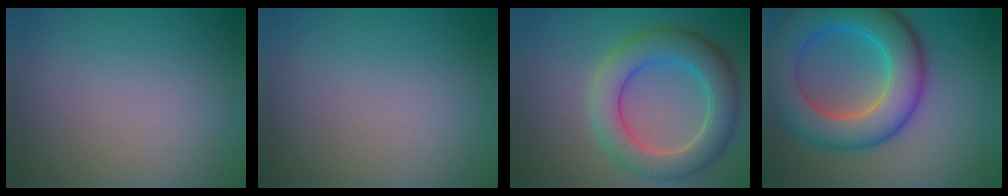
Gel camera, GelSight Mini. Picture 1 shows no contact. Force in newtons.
{"total": 0.0}
{"total": 6.3, "press": 6.3, "slide": 0.5}
{"total": 9.5, "press": 9.5, "slide": 0.2}